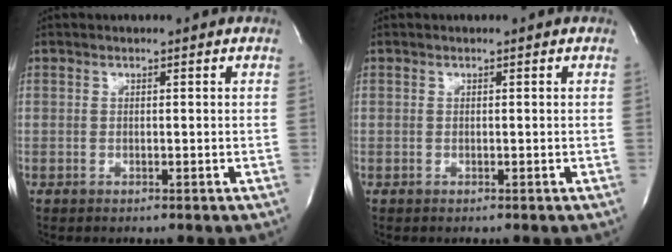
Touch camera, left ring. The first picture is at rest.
{"total": 0.0}